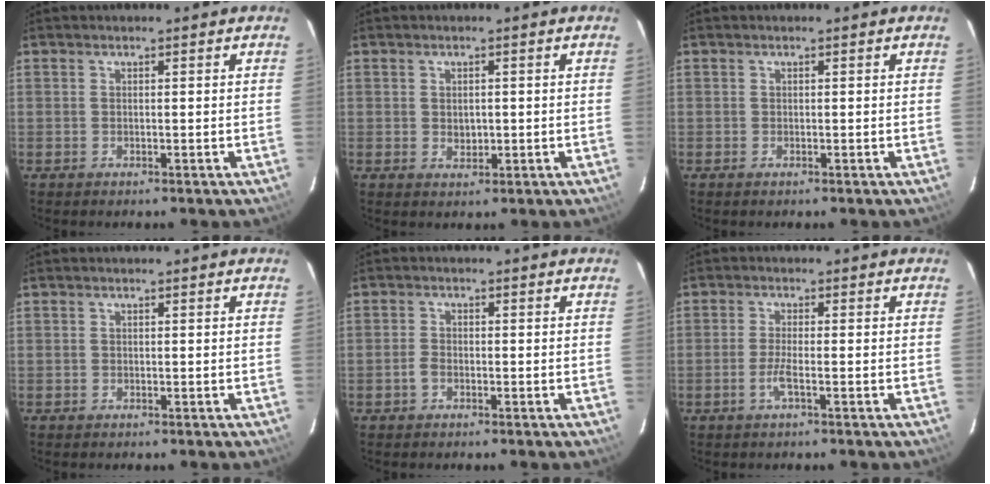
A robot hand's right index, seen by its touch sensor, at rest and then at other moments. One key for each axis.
{"total": 2.2, "fx": -0.1, "fy": 1.8, "fz": 1.3, "tx": -0.019, "ty": -0.001, "tz": 0.003}
{"total": 0.0}
{"total": 0.0}
{"total": 1.7, "fx": -1.0, "fy": 1.1, "fz": 1.0, "tx": -0.022, "ty": 0.004, "tz": -0.020}
{"total": 2.8, "fx": -1.3, "fy": -0.1, "fz": 2.4, "tx": -0.053, "ty": -0.003, "tz": -0.027}